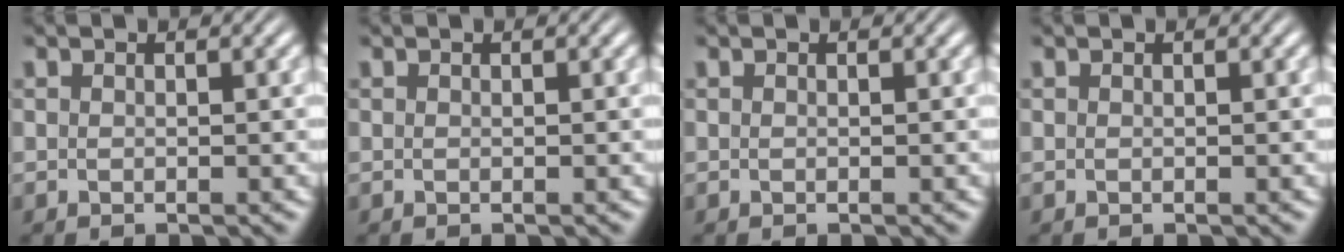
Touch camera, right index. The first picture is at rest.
{"total": 0.0}
{"total": 0.0}
{"total": 0.0}